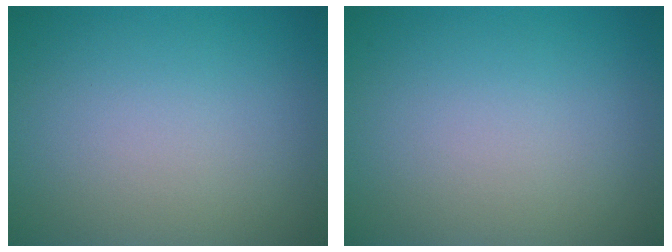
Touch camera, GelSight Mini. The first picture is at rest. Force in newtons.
{"total": 0.0}